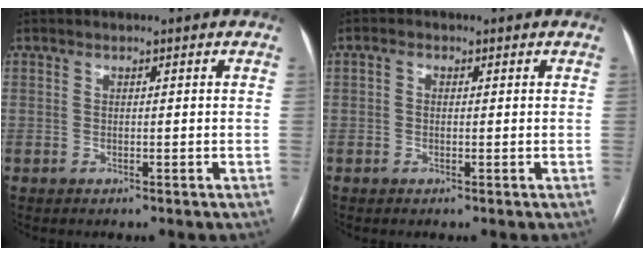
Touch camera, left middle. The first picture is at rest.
{"total": 1.0, "force": [0.1, 0.8, 0.5], "torque": [-0.012, 0.008, 0.000]}